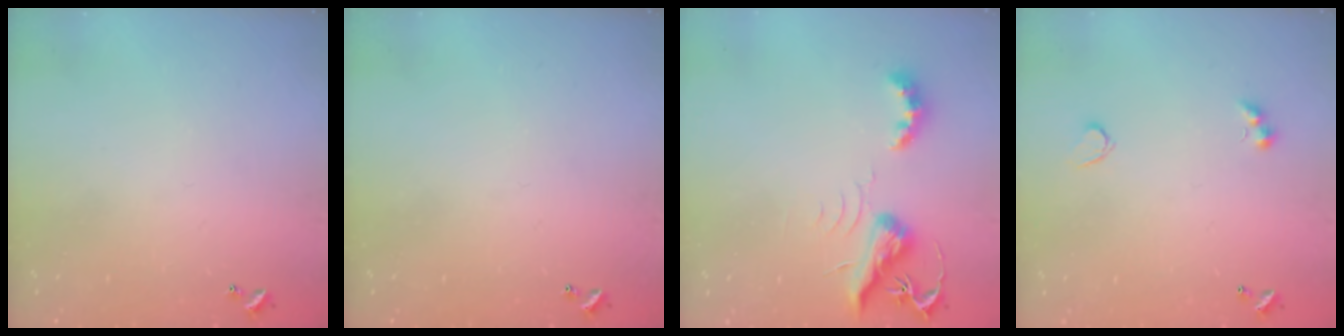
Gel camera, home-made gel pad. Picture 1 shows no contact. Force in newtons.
{"total": 0.0}
{"total": 6.8, "press": 6.8, "slide": 0.3}
{"total": 2.8, "press": 2.6, "slide": 0.9}